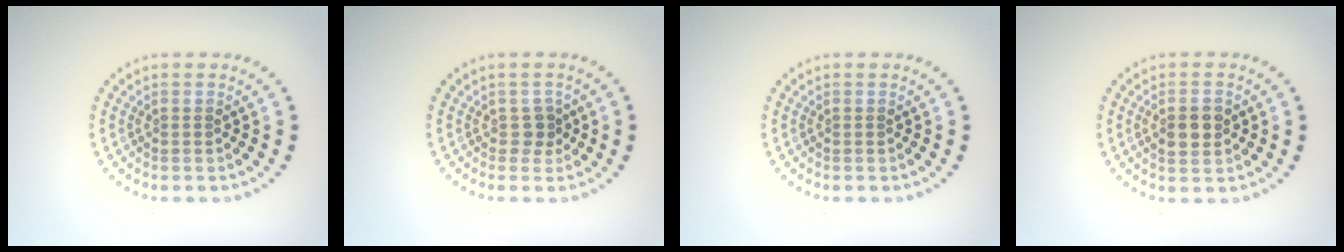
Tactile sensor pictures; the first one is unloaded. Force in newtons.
{"total": 1.2, "press": 0.9, "slide": 0.7}
{"total": 0.0}
{"total": 2.5, "press": 2.5, "slide": 0.2}